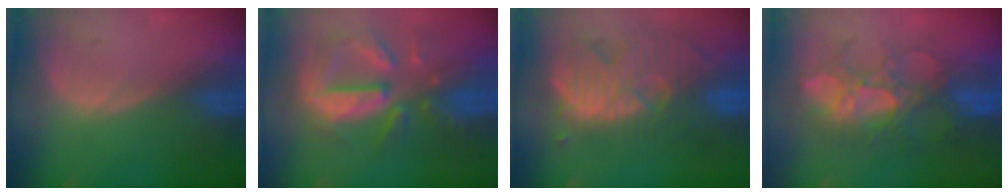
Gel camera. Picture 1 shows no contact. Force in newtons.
{"total": 10.8, "press": 9.5, "slide": 5.2}
{"total": 13.1, "press": 11.4, "slide": 6.4}
{"total": 9.4, "press": 9.2, "slide": 2.1}